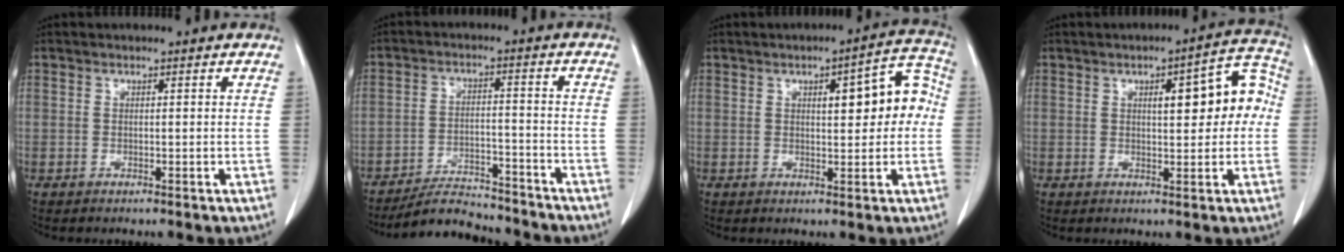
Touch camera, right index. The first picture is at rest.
{"total": 8.6, "force": [-8.3, 1.7, 1.4], "torque": [-0.019, 0.005, -0.137]}
{"total": 8.6, "force": [1.2, 2.8, 8.0], "torque": [-0.095, 0.034, 0.014]}
{"total": 9.2, "force": [1.3, 3.1, 8.6], "torque": [-0.102, 0.036, 0.015]}